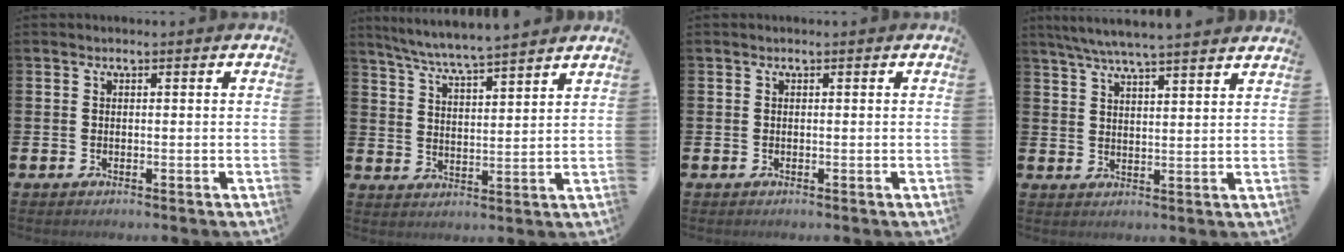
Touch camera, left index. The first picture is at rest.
{"total": 6.1, "force": [5.9, -0.6, 1.4], "torque": [-0.054, -0.036, 0.104]}
{"total": 0.0}
{"total": 6.1, "force": [5.8, -0.2, 1.8], "torque": [-0.059, -0.022, 0.106]}